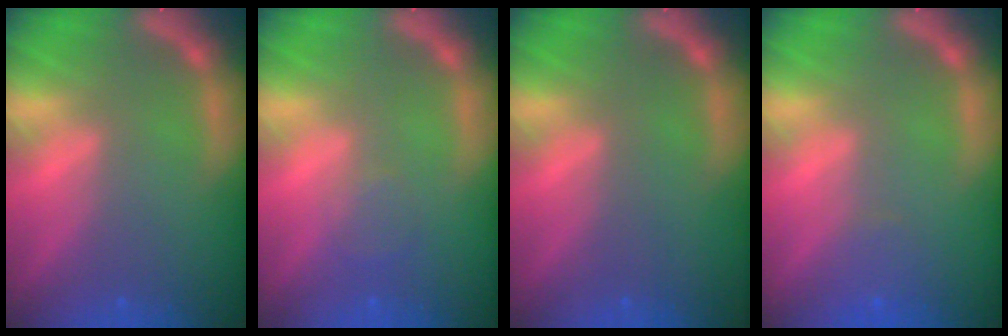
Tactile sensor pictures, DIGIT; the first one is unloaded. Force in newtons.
{"total": 1.5}
{"total": 0.0}
{"total": 1.4}